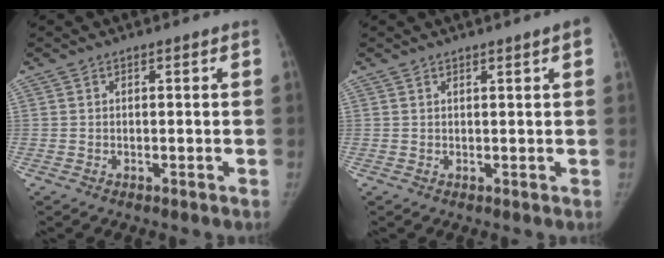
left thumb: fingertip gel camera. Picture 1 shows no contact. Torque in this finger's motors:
{"motor_torque": [0.96, 0.84, 1.22, -0.23, 0.13]}